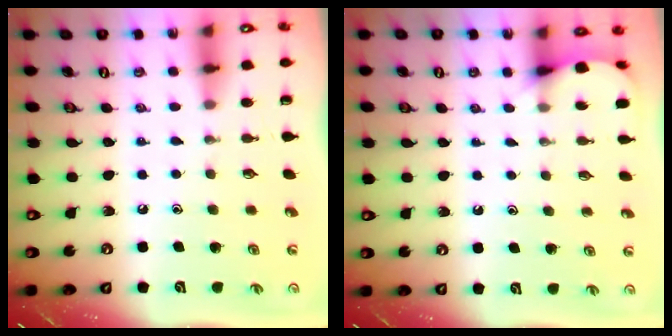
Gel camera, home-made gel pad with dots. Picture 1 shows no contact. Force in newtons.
{"total": 5.0, "press": 5.0, "slide": 0.4}